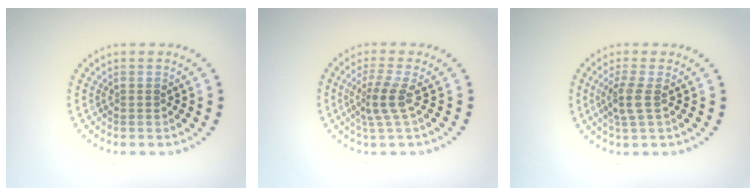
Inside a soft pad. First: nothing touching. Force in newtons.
{"total": 2.6, "press": 1.7, "slide": 1.9}
{"total": 2.1, "press": 1.8, "slide": 1.2}